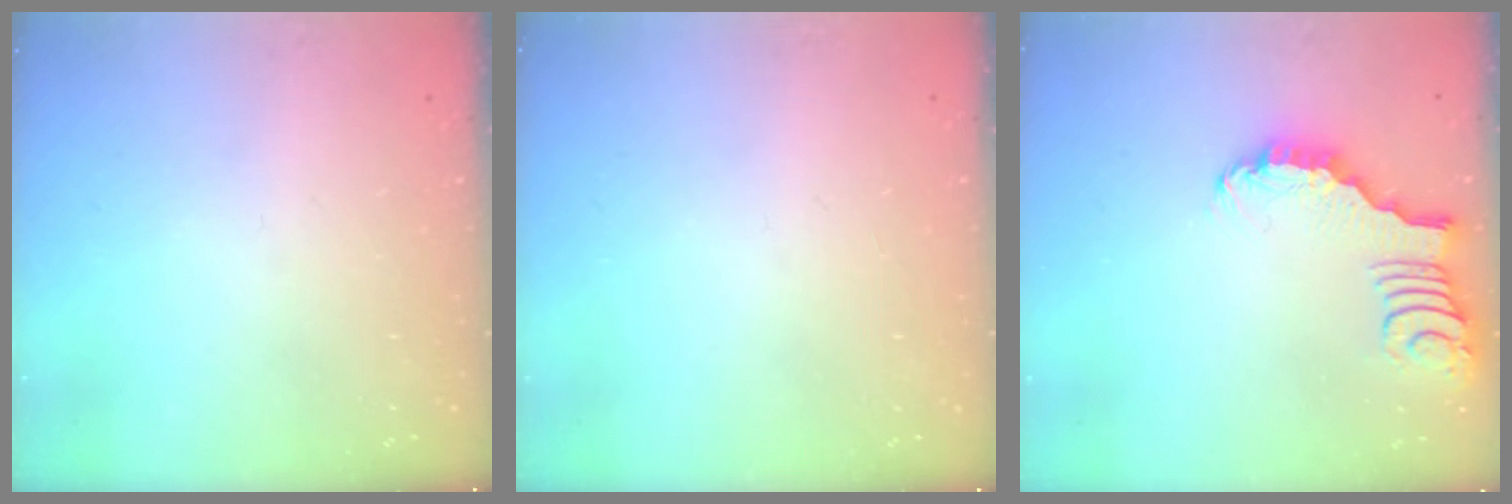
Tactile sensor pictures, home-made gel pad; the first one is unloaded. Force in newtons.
{"total": 0.0}
{"total": 2.2, "press": 2.2, "slide": 0.4}